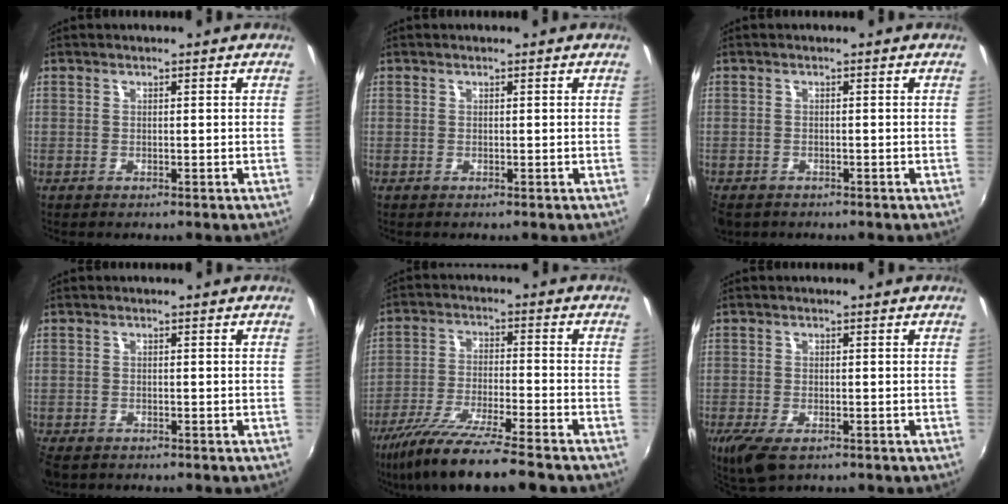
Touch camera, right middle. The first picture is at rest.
{"total": 0.0}
{"total": 4.2, "force": [-2.9, 2.4, 1.8], "torque": [-0.050, -0.014, -0.049]}
{"total": 4.0, "force": [-2.9, 1.9, 1.8], "torque": [-0.050, -0.016, -0.056]}
{"total": 14.9, "force": [-12.0, 0.6, 8.9], "torque": [-0.181, -0.033, -0.211]}
{"total": 5.8, "force": [-3.6, 2.4, 3.9], "torque": [-0.091, -0.023, -0.063]}